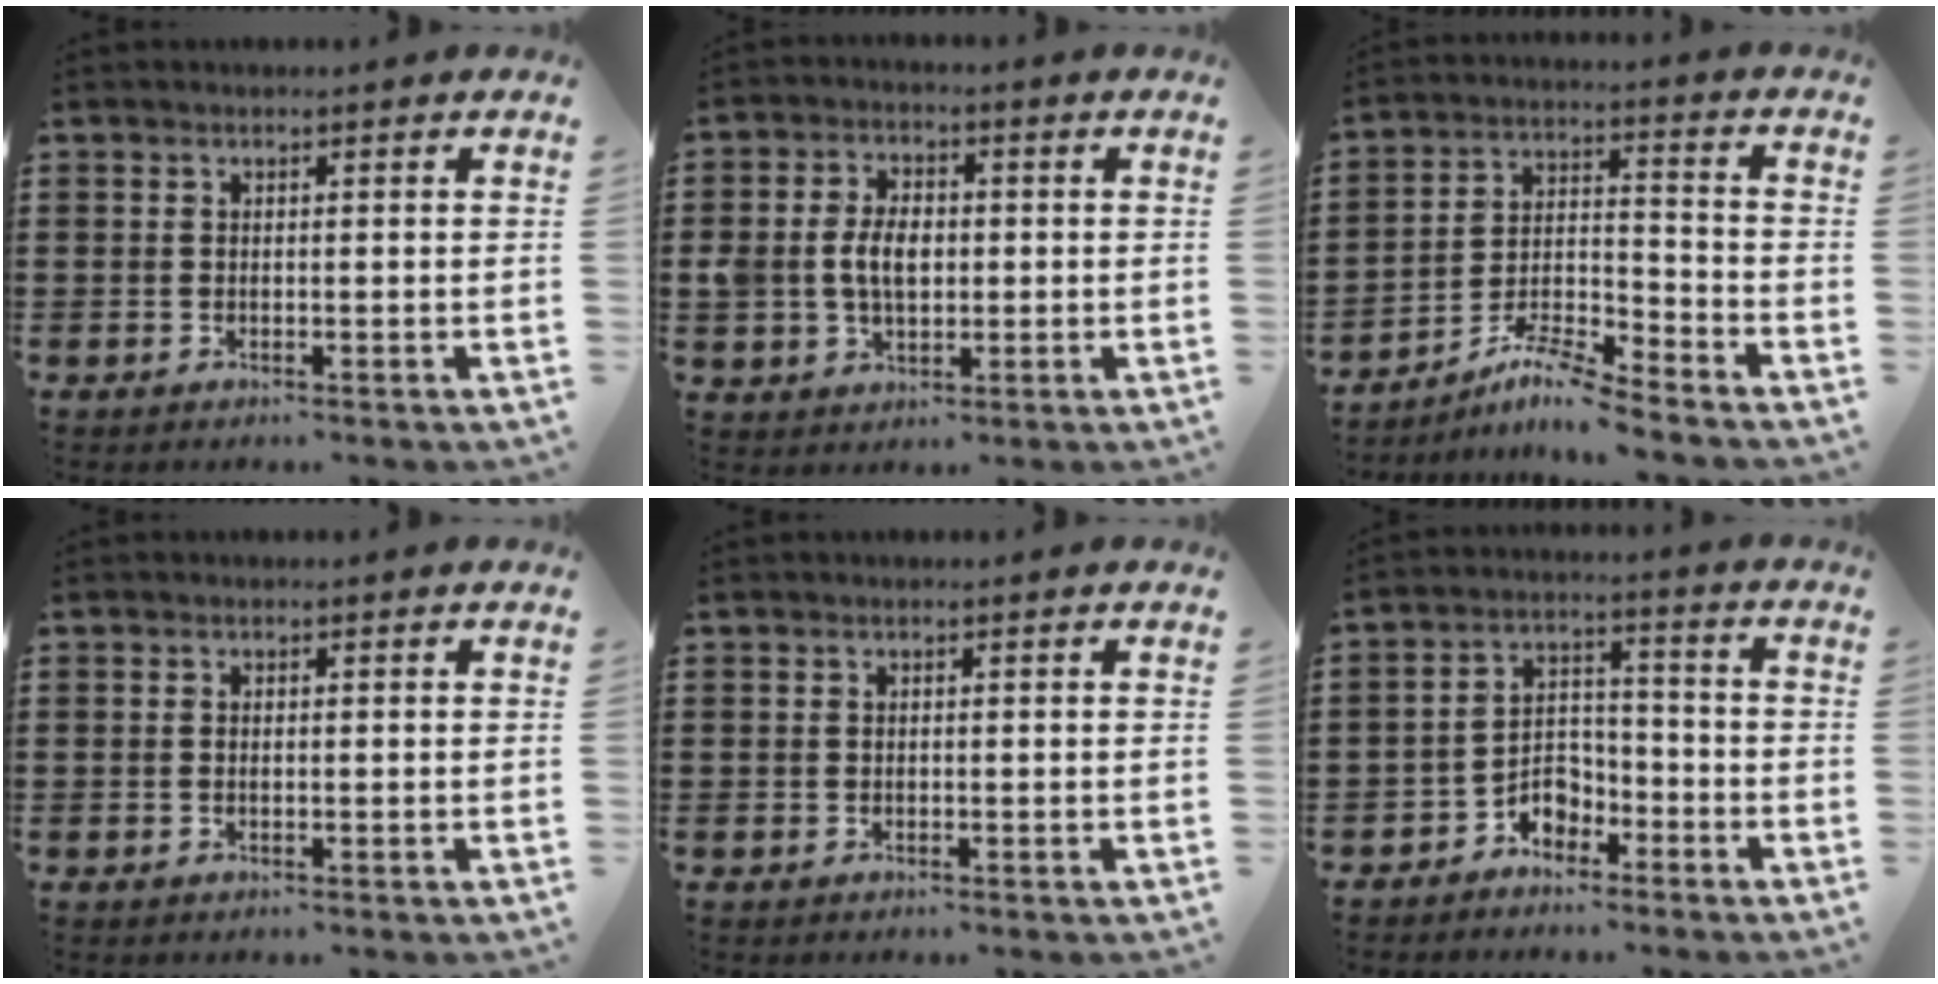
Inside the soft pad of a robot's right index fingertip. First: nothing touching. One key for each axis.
{"total": 6.0, "fx": -0.1, "fy": 4.2, "fz": 4.4, "tx": -0.095, "ty": 0.006, "tz": -0.009}
{"total": 6.8, "fx": -6.2, "fy": 0.5, "fz": 2.8, "tx": -0.059, "ty": 0.002, "tz": -0.119}
{"total": 0.0}
{"total": 0.0}
{"total": 4.5, "fx": -3.5, "fy": 2.7, "fz": 1.0, "tx": -0.027, "ty": 0.012, "tz": -0.070}